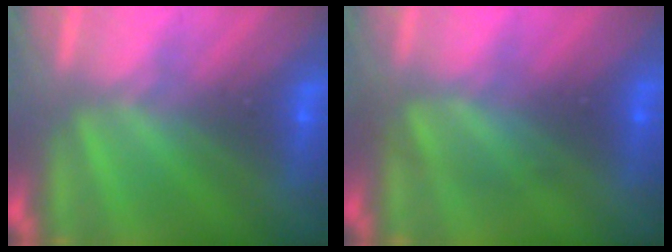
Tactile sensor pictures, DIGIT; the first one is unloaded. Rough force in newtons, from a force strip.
{"total": 2.5}